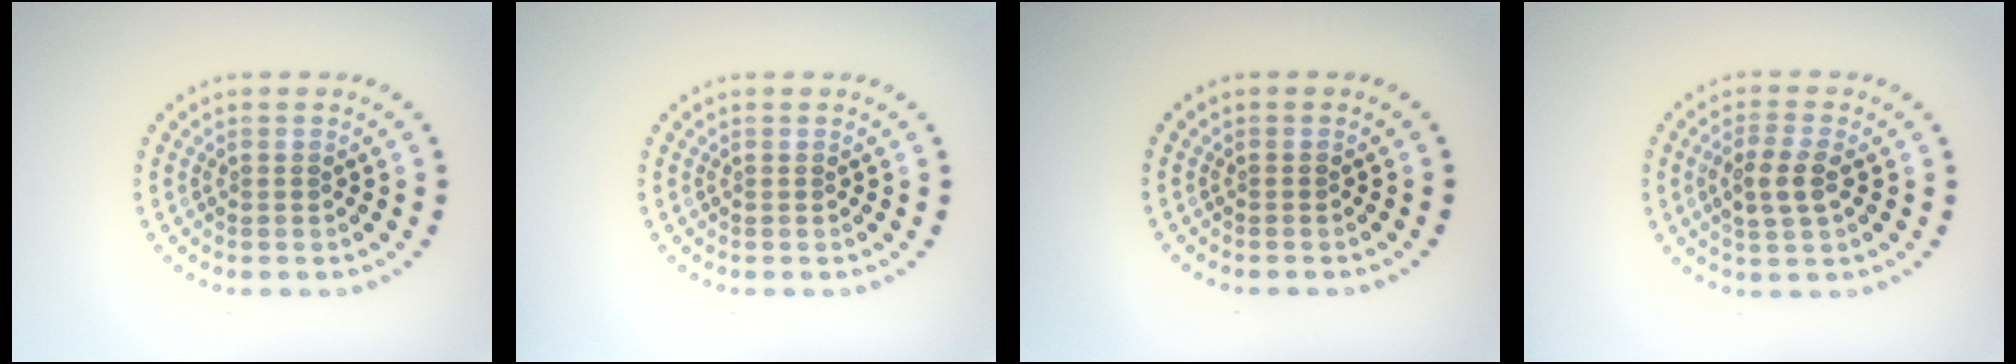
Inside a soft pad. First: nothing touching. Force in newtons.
{"total": 0.0}
{"total": 0.0}
{"total": 3.0, "press": 2.8, "slide": 0.9}